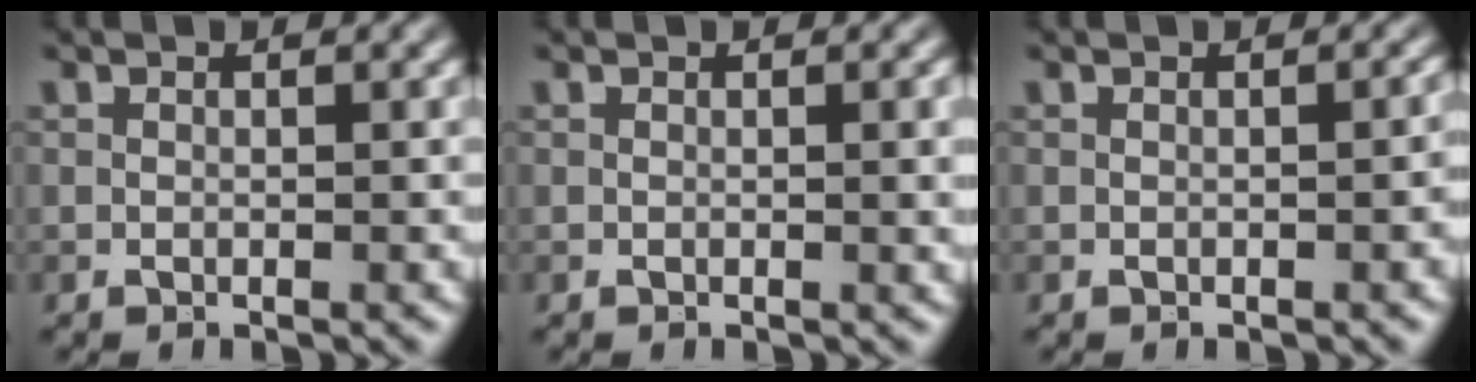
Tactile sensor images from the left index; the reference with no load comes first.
{"total": 1.5, "force": [0.1, 0.3, 1.5], "torque": [-0.019, 0.000, 0.000]}
{"total": 1.1, "force": [-0.4, 0.3, 1.0], "torque": [-0.011, 0.003, -0.005]}